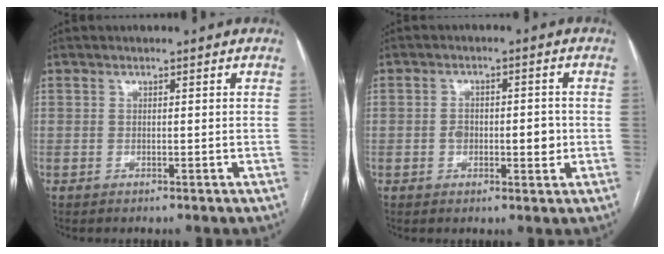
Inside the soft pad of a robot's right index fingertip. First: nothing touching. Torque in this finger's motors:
{"motor_torque": [0.89, 0.08, 0.22, 0.06]}